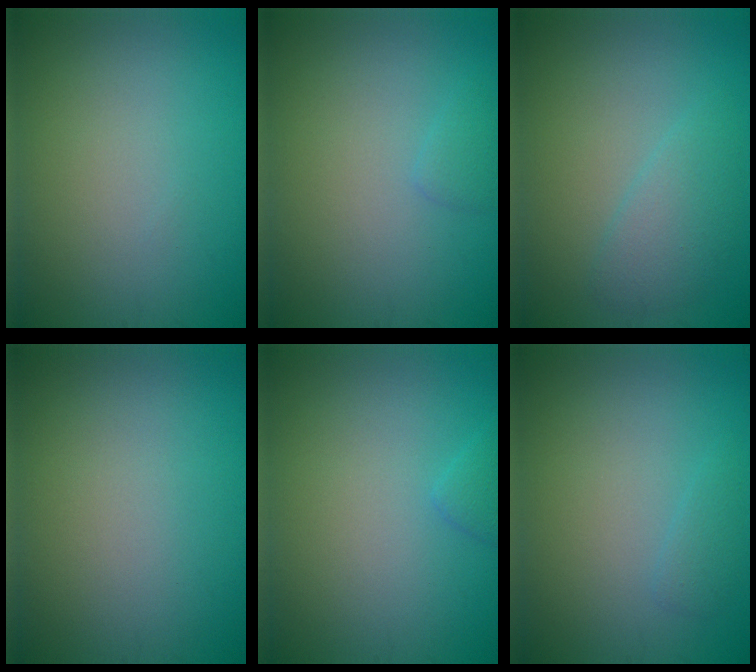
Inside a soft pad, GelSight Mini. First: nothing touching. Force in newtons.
{"total": 0.9, "press": 0.9, "slide": 0.0}
{"total": 2.5, "press": 2.5, "slide": 0.2}
{"total": 0.0}
{"total": 1.0, "press": 1.0, "slide": 0.1}
{"total": 1.0, "press": 1.0, "slide": 0.1}